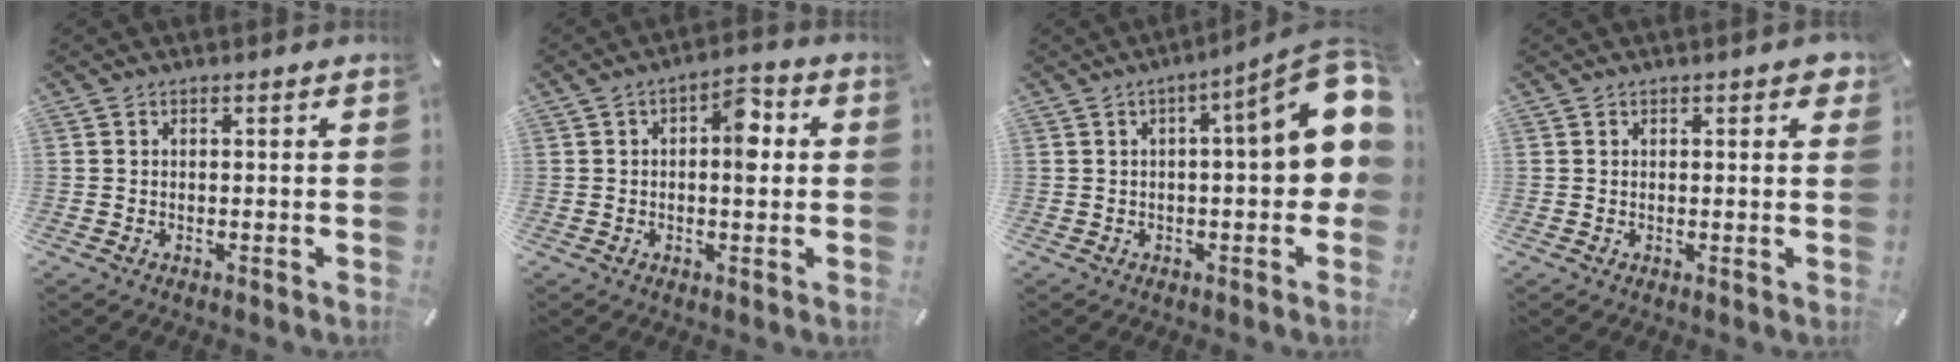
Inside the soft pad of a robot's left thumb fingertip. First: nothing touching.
{"total": 7.3, "force": [0.9, 3.7, 6.2], "torque": [-0.071, -0.001, 0.006]}
{"total": 15.3, "force": [3.8, 4.1, 14.3], "torque": [-0.183, -0.028, 0.053]}
{"total": 1.8, "force": [0.9, 0.7, 1.3], "torque": [-0.021, 0.001, 0.012]}